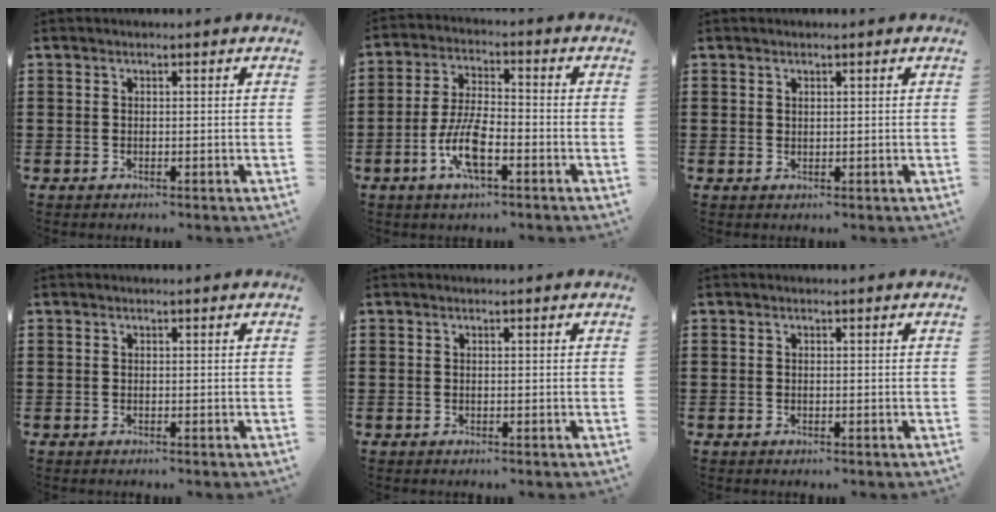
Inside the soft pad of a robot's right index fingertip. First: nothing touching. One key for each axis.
{"total": 7.7, "fx": -3.2, "fy": 2.4, "fz": 6.6, "tx": -0.147, "ty": -0.009, "tz": -0.063}
{"total": 0.6, "fx": 0.5, "fy": 0.4, "fz": 0.2, "tx": -0.005, "ty": 0.002, "tz": 0.009}
{"total": 0.0}
{"total": 0.0}
{"total": 0.0}